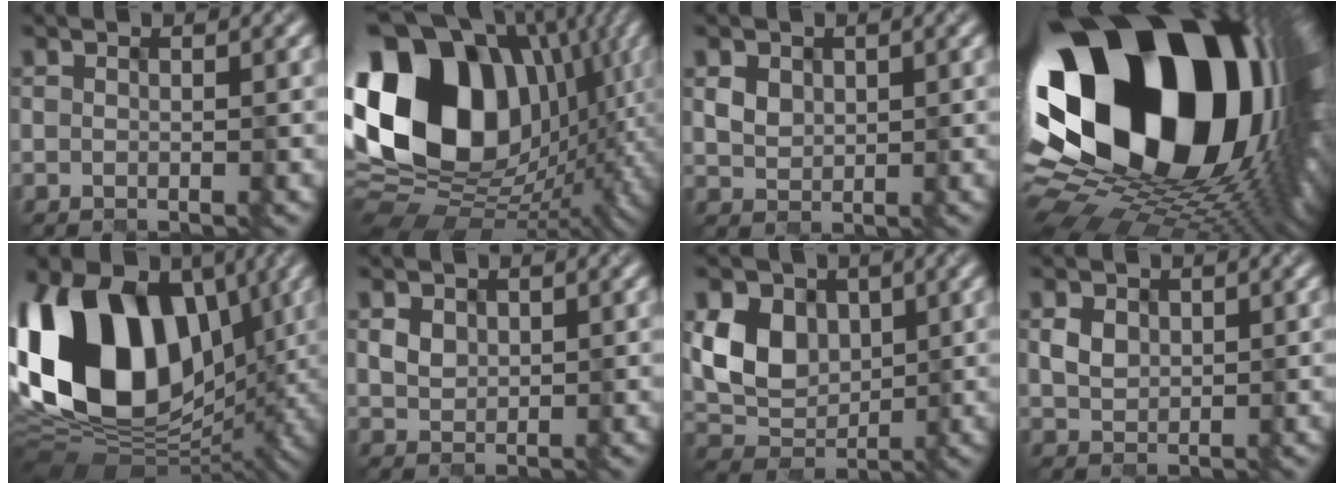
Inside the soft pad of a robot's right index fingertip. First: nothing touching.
{"total": 19.6, "force": [4.3, 14.6, 12.4], "torque": [-0.269, 0.019, 0.081]}
{"total": 1.6, "force": [0.7, 1.4, 0.4], "torque": [-0.015, -0.004, 0.021]}
{"total": 23.3, "force": [3.0, 14.4, 18.1], "torque": [-0.321, -0.075, 0.070]}
{"total": 18.8, "force": [3.0, 13.2, 12.9], "torque": [-0.262, 0.020, 0.045]}
{"total": 1.5, "force": [0.6, 1.3, 0.4], "torque": [-0.013, -0.004, 0.018]}
{"total": 5.7, "force": [1.1, 4.6, 3.1], "torque": [-0.063, -0.003, 0.021]}
{"total": 1.8, "force": [0.5, 1.5, 0.6], "torque": [-0.018, -0.003, 0.016]}